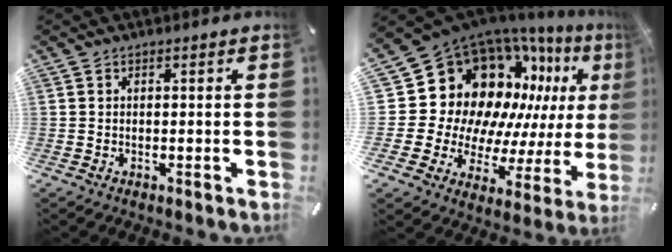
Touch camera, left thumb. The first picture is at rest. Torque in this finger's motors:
{"motor_torque": [2.50, 2.51, 1.49, -1.28, 0.36]}